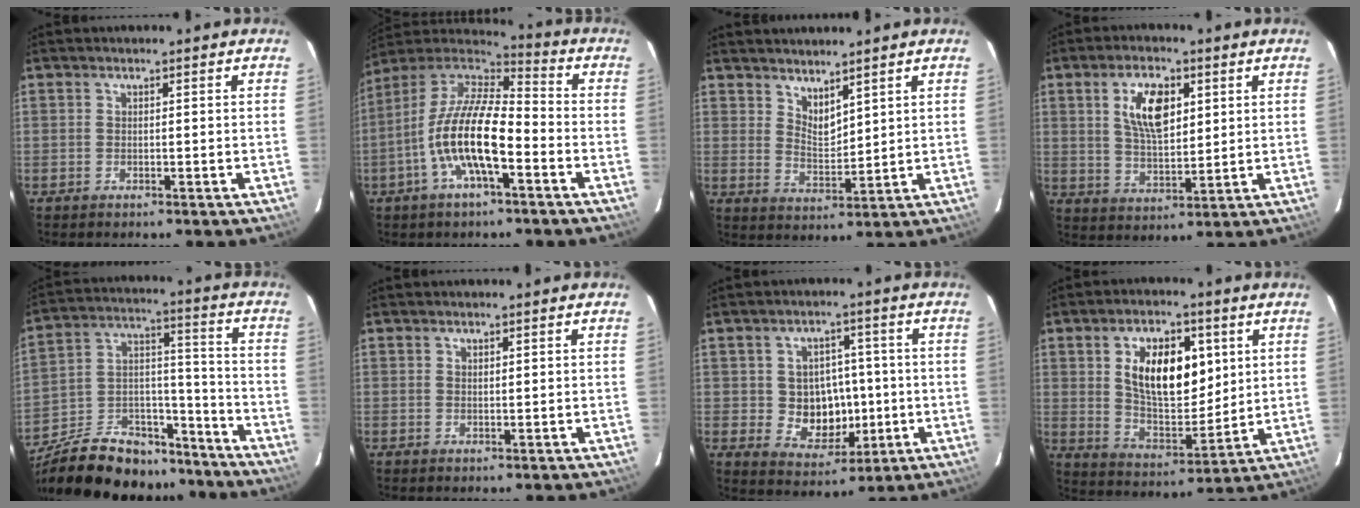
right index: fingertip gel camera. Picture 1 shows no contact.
{"total": 15.9, "force": [-5.5, 5.1, 14.0], "torque": [-0.273, -0.005, -0.110]}
{"total": 4.8, "force": [4.0, 1.6, 2.1], "torque": [-0.032, -0.008, 0.074]}
{"total": 9.7, "force": [3.4, 4.6, 7.8], "torque": [-0.145, 0.009, 0.066]}
{"total": 26.0, "force": [-19.9, 12.0, 11.6], "torque": [-0.243, 0.037, -0.296]}
{"total": 0.7, "force": [0.5, 0.3, 0.4], "torque": [-0.006, 0.001, 0.009]}
{"total": 8.9, "force": [-0.6, 7.8, 4.2], "torque": [-0.088, 0.007, 0.009]}
{"total": 14.8, "force": [4.5, 7.9, 11.7], "torque": [-0.200, 0.006, 0.088]}